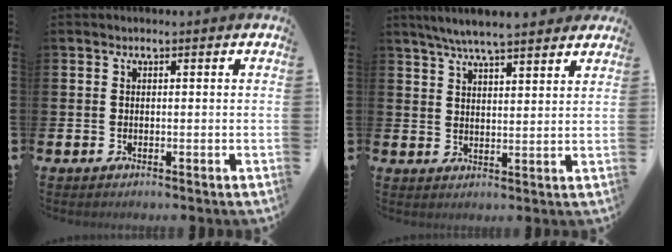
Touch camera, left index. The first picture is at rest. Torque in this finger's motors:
{"motor_torque": [1.03, -1.11, 1.02, 0.21]}